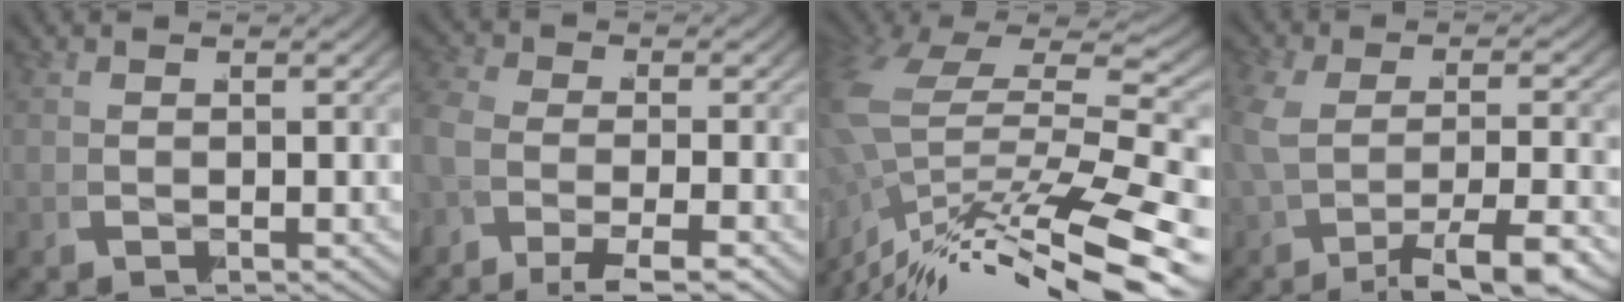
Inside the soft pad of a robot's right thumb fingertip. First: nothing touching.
{"total": 3.7, "force": [-2.5, 1.6, 2.2], "torque": [-0.045, -0.006, -0.045]}
{"total": 11.7, "force": [-2.9, 7.0, 8.9], "torque": [-0.180, -0.033, -0.026]}
{"total": 5.3, "force": [-2.6, 1.7, 4.3], "torque": [-0.072, -0.003, -0.034]}